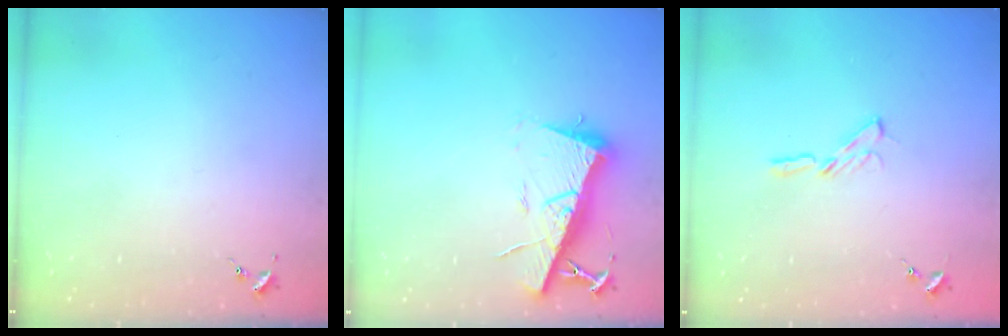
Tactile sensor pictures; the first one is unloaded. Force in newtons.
{"total": 12.9, "press": 12.8, "slide": 1.6}
{"total": 3.5, "press": 3.5, "slide": 0.4}